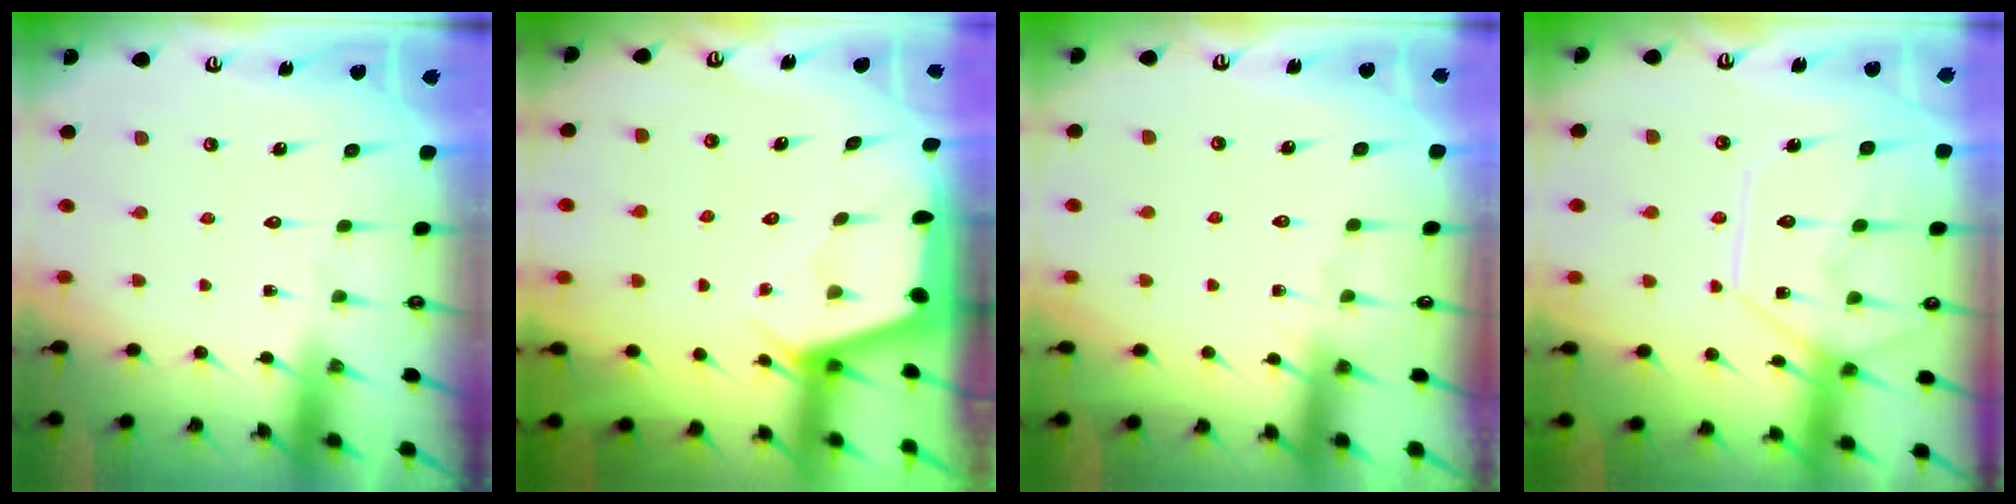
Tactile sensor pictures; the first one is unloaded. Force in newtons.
{"total": 2.3, "press": 2.3, "slide": 0.3}
{"total": 4.3, "press": 4.3, "slide": 0.6}
{"total": 12.0, "press": 11.9, "slide": 1.4}